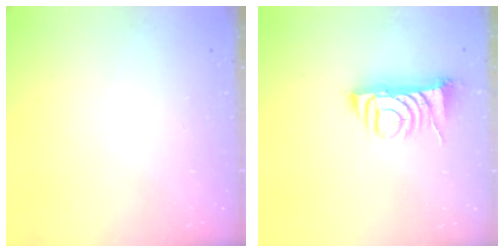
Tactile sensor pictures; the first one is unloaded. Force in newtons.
{"total": 8.3, "press": 8.2, "slide": 1.2}